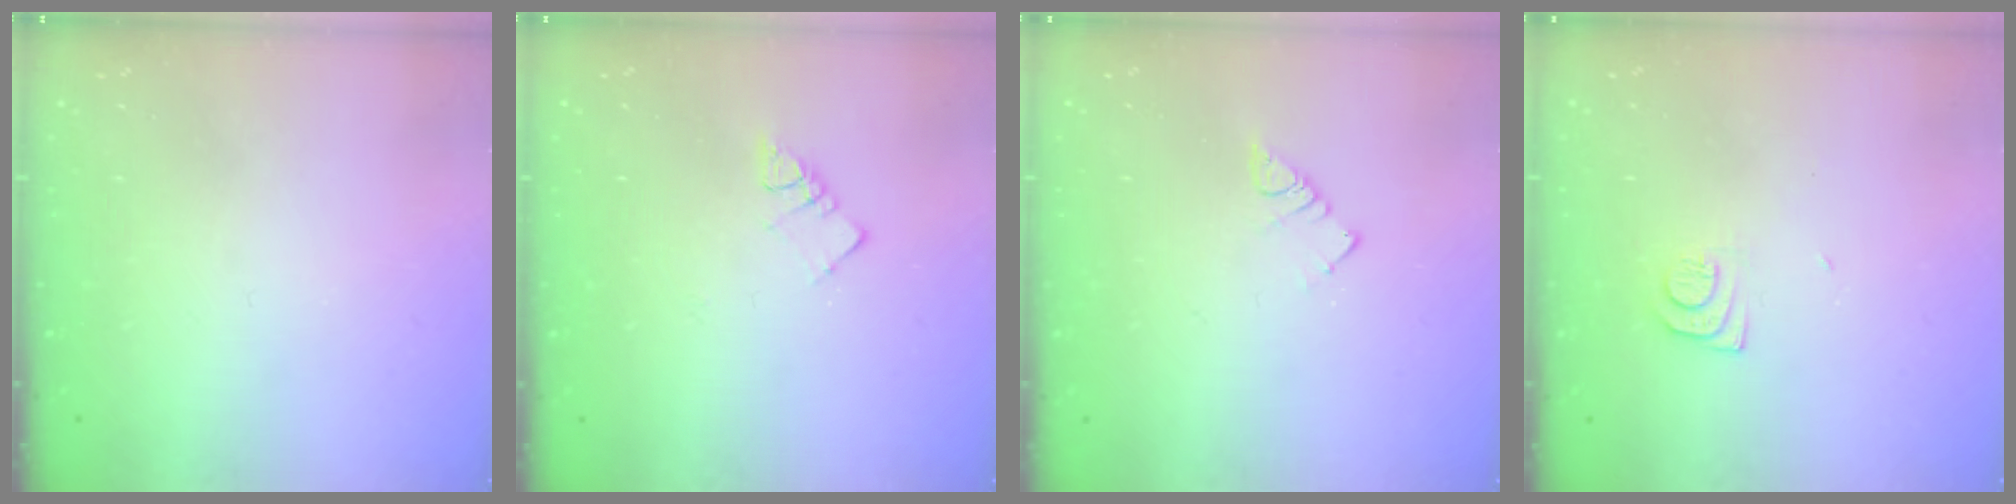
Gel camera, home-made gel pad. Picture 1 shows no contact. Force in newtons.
{"total": 3.6, "press": 3.5, "slide": 0.4}
{"total": 3.1, "press": 3.1, "slide": 0.3}
{"total": 7.3, "press": 7.2, "slide": 0.8}